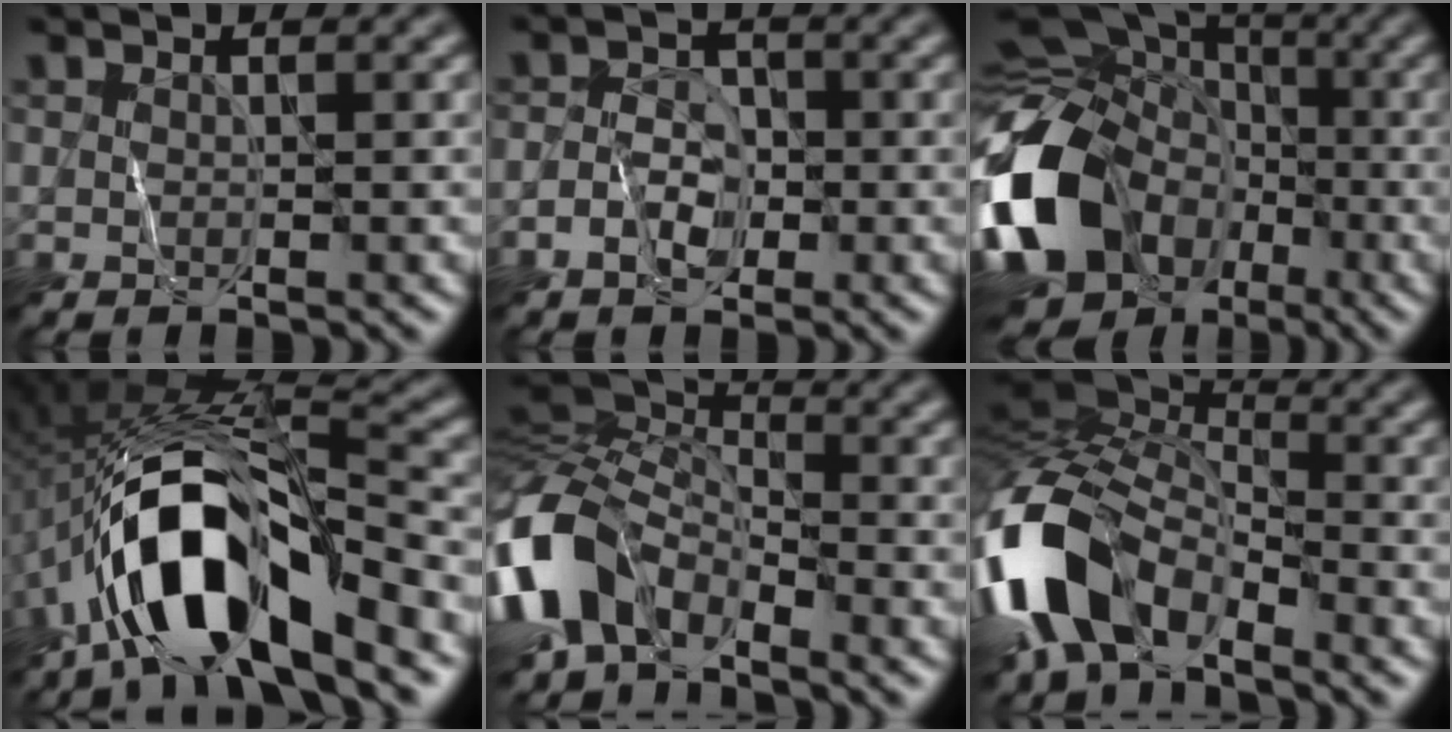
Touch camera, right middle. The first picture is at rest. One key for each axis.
{"total": 2.7, "fx": -1.3, "fy": 1.6, "fz": 1.8, "tx": -0.027, "ty": 0.004, "tz": -0.024}
{"total": 17.3, "fx": -6.7, "fy": 13.2, "fz": 9.0, "tx": -0.215, "ty": -0.009, "tz": -0.116}
{"total": 11.2, "fx": -6.0, "fy": 3.7, "fz": 8.7, "tx": -0.169, "ty": 0.013, "tz": -0.113}
{"total": 10.3, "fx": -4.9, "fy": 6.4, "fz": 6.3, "tx": -0.144, "ty": -0.014, "tz": -0.112}
{"total": 11.2, "fx": -6.0, "fy": 6.1, "fz": 7.2, "tx": -0.155, "ty": -0.014, "tz": -0.123}